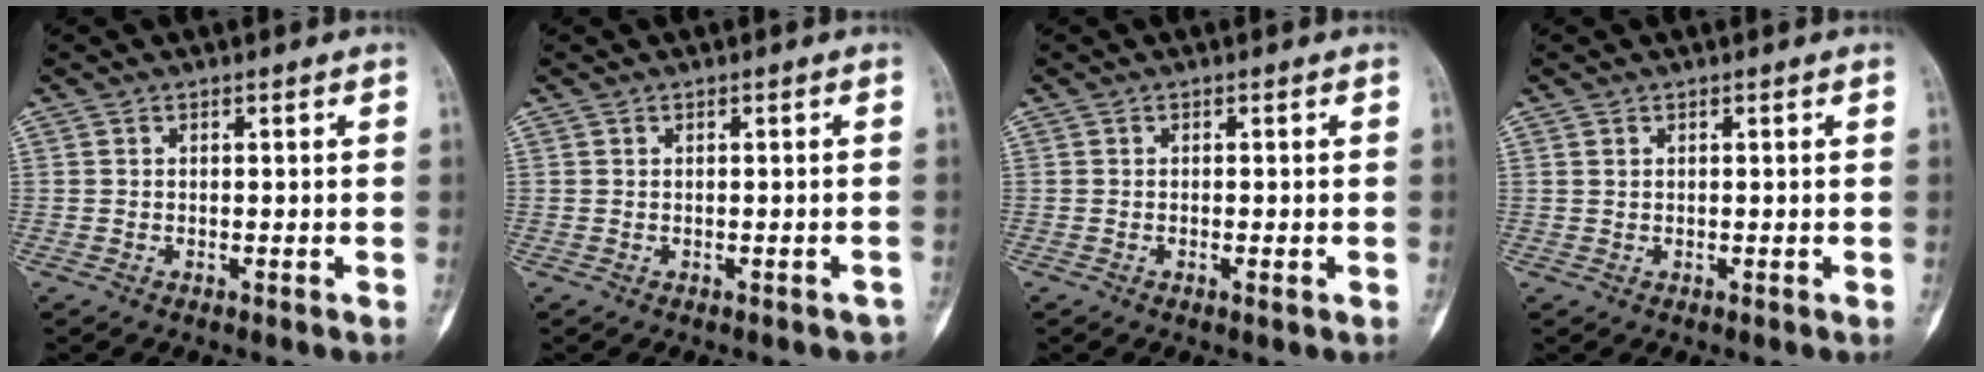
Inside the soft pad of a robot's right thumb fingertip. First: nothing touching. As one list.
[{"total": 1.3, "force": [-0.9, 0.7, 0.6], "torque": [-0.004, 0.012, -0.007]}, {"total": 1.2, "force": [-0.5, 0.3, 1.1], "torque": [-0.017, -0.002, -0.007]}, {"total": 0.6, "force": [0.4, 0.4, 0.2], "torque": [-0.004, 0.001, 0.009]}]